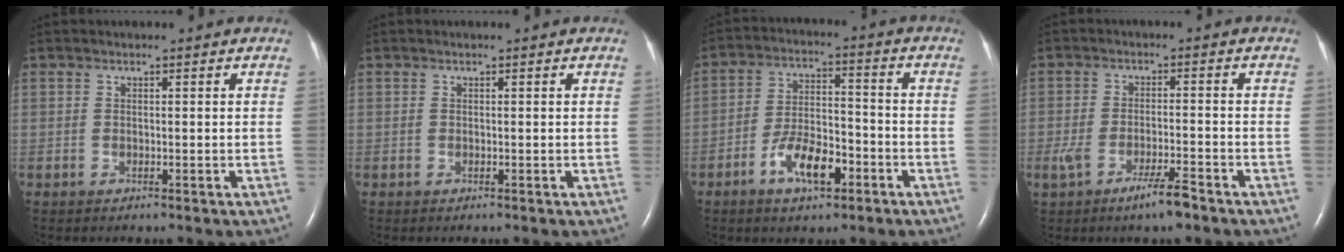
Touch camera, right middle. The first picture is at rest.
{"total": 0.0}
{"total": 8.6, "force": [-4.4, 3.3, 6.6], "torque": [-0.128, 0.006, -0.078]}
{"total": 5.2, "force": [-3.4, 0.6, 3.9], "torque": [-0.082, -0.005, -0.061]}